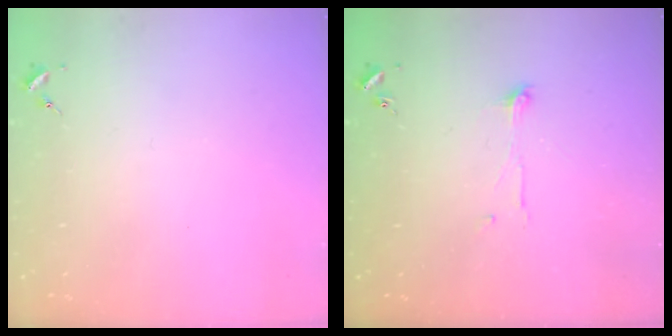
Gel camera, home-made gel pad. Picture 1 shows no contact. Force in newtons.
{"total": 4.4, "press": 4.4, "slide": 0.3}